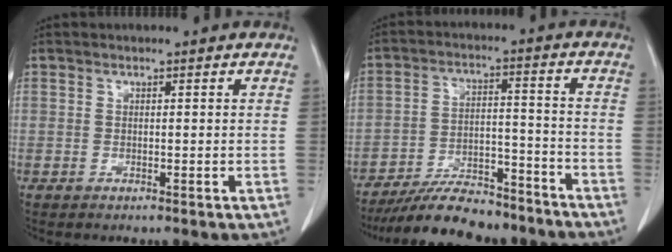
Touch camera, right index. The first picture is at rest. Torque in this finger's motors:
{"motor_torque": [0.78, -0.90, 0.68, 0.21]}